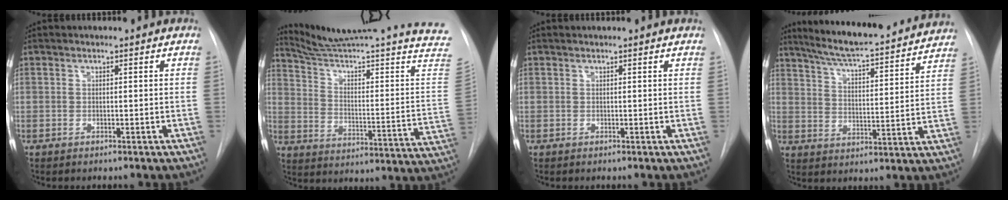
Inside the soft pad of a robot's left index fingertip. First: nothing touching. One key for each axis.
{"total": 28.8, "fx": 26.0, "fy": -2.1, "fz": 12.1, "tx": -0.183, "ty": -0.125, "tz": 0.344}
{"total": 2.4, "fx": 2.3, "fy": 0.0, "fz": 0.5, "tx": -0.011, "ty": 0.019, "tz": 0.027}
{"total": 23.1, "fx": 20.9, "fy": 2.7, "fz": 9.4, "tx": -0.148, "ty": -0.018, "tz": 0.281}